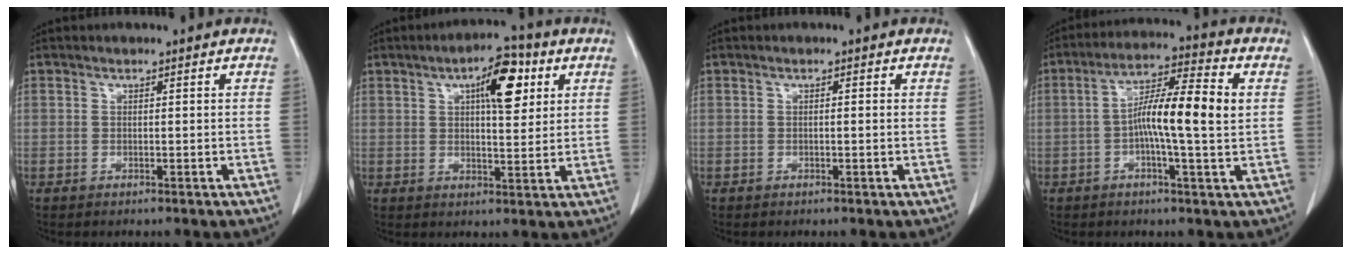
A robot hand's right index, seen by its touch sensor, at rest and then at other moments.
{"total": 8.7, "force": [3.5, 2.7, 7.5], "torque": [-0.116, 0.014, 0.052]}
{"total": 0.6, "force": [0.0, 0.0, 0.6], "torque": [-0.012, 0.001, 0.001]}
{"total": 11.1, "force": [0.4, 0.8, 11.1], "torque": [-0.194, 0.019, -0.002]}